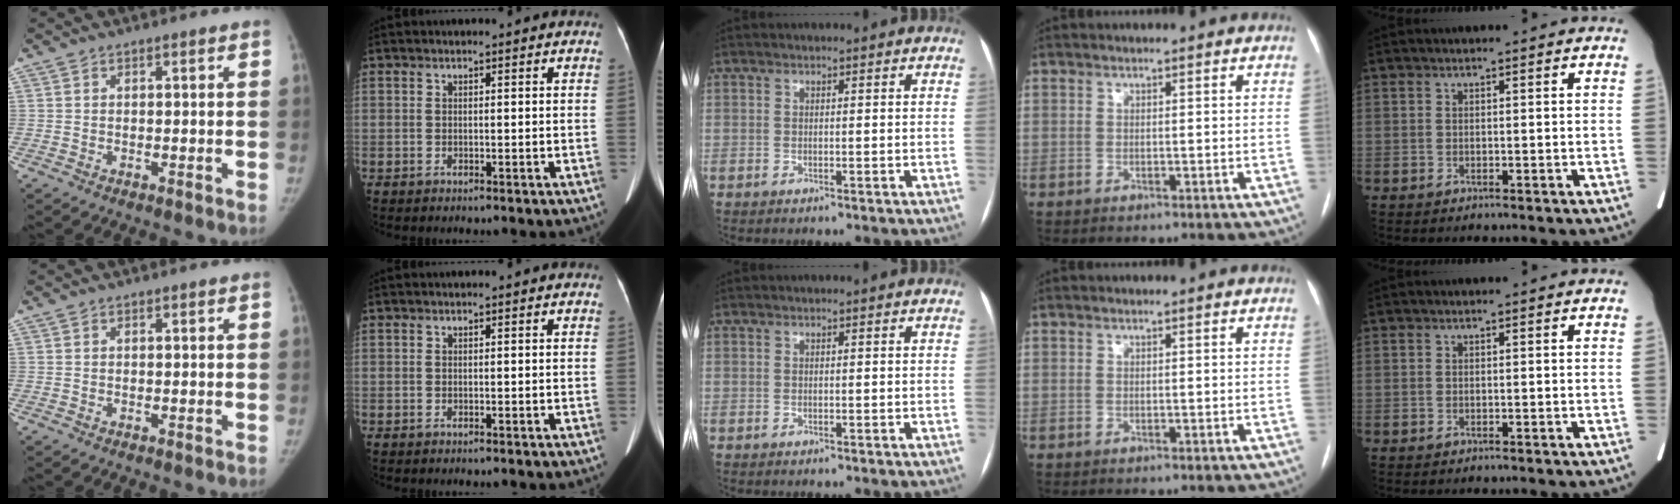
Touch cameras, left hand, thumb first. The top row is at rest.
{}